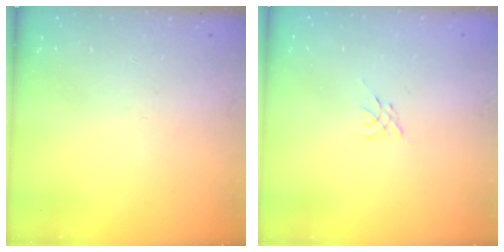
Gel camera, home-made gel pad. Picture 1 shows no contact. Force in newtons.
{"total": 0.0}